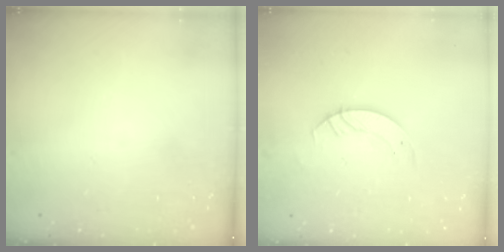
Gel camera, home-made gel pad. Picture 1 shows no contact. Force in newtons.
{"total": 3.5, "press": 3.5, "slide": 0.4}